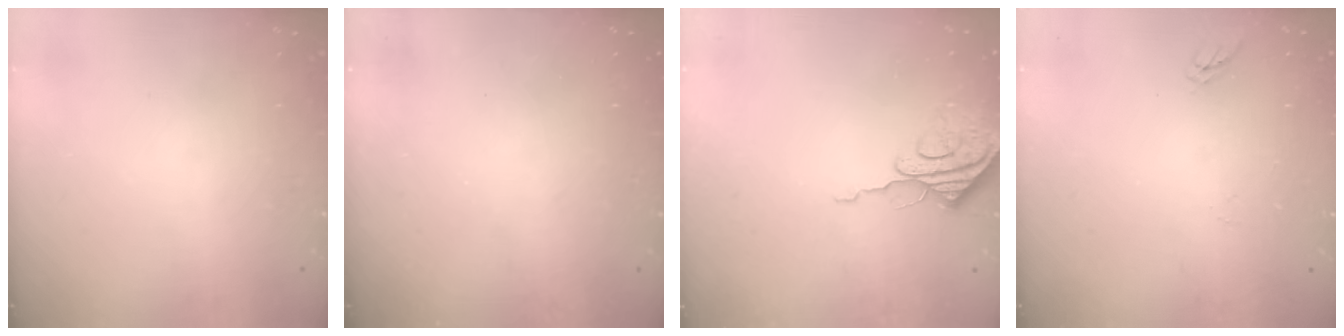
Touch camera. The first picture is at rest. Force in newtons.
{"total": 0.0}
{"total": 8.3, "press": 8.3, "slide": 0.5}
{"total": 4.7, "press": 4.6, "slide": 0.4}